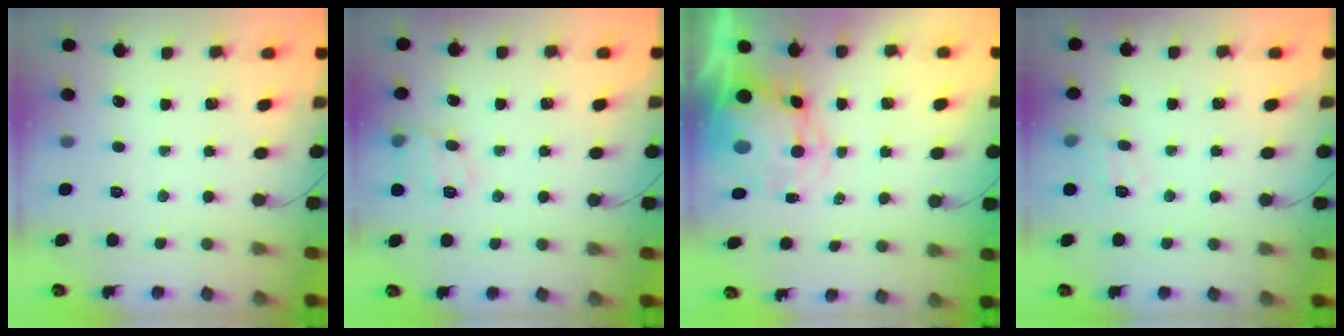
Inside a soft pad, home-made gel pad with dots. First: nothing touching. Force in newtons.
{"total": 10.7, "press": 10.7, "slide": 0.5}
{"total": 7.9, "press": 7.7, "slide": 2.1}
{"total": 7.8, "press": 7.8, "slide": 0.9}